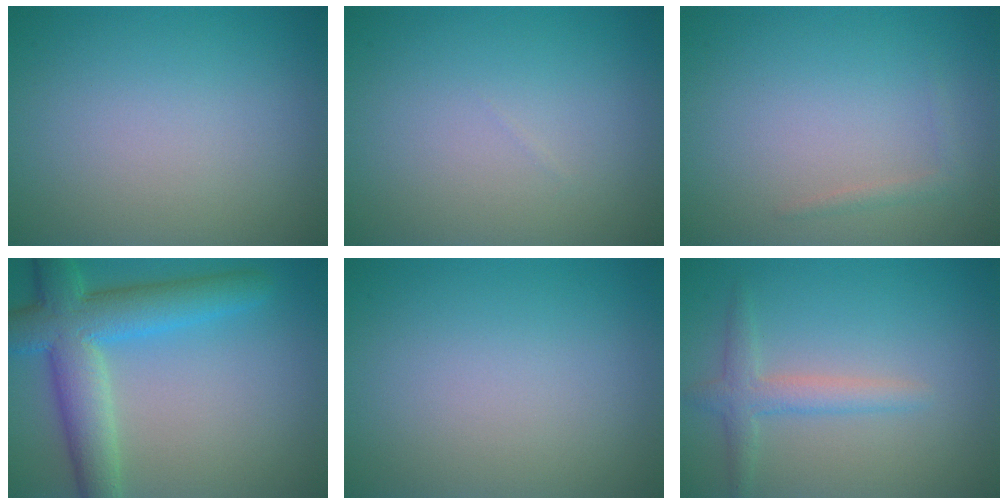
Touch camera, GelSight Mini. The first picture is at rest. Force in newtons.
{"total": 0.0}
{"total": 0.9, "press": 0.9, "slide": 0.1}
{"total": 7.5, "press": 7.5, "slide": 0.4}
{"total": 0.0}
{"total": 2.4, "press": 2.4, "slide": 0.1}